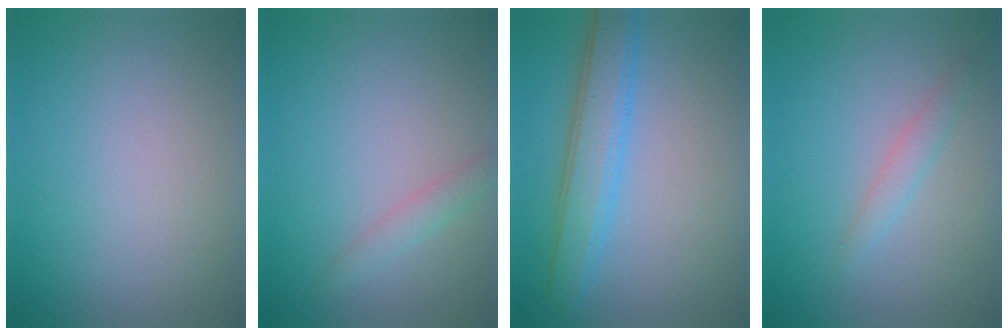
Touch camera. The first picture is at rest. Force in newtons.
{"total": 1.5, "press": 1.5, "slide": 0.0}
{"total": 4.4, "press": 4.4, "slide": 0.1}
{"total": 1.5, "press": 1.5, "slide": 0.0}